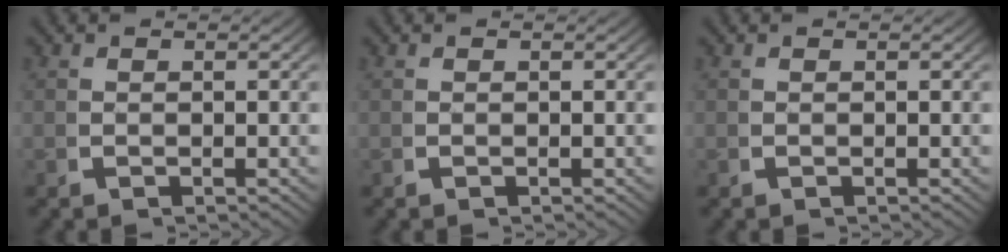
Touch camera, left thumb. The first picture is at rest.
{"total": 0.0}
{"total": 0.0}